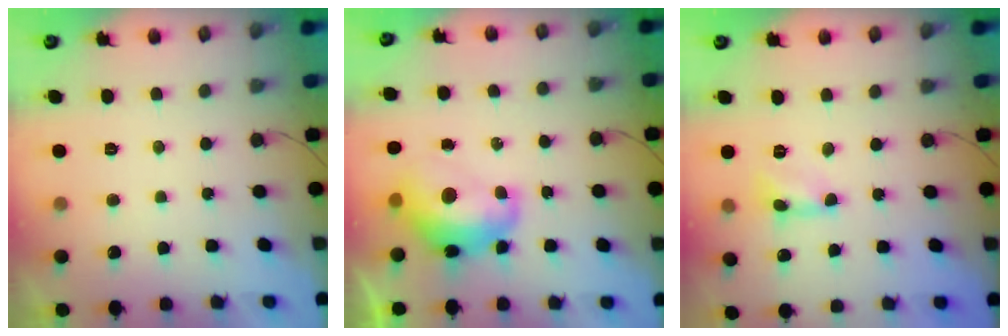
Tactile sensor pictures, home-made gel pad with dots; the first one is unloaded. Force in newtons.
{"total": 13.2, "press": 13.1, "slide": 1.5}
{"total": 1.0, "press": 1.0, "slide": 0.1}